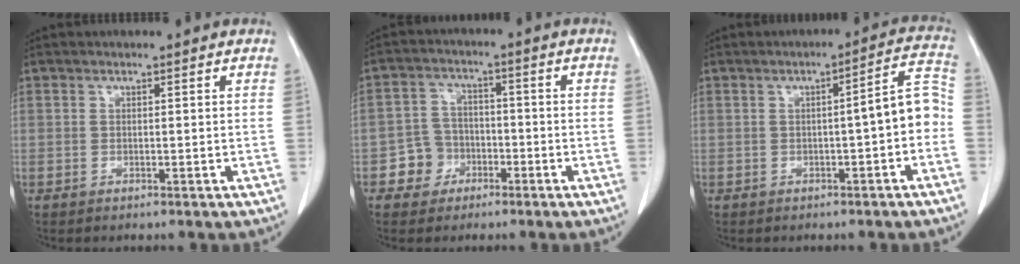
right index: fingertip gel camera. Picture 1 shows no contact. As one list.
[{"total": 5.2, "force": [-2.4, 4.5, 0.6], "torque": [-0.003, 0.018, -0.040]}, {"total": 6.0, "force": [-1.3, 0.7, 5.8], "torque": [-0.068, 0.027, -0.021]}]